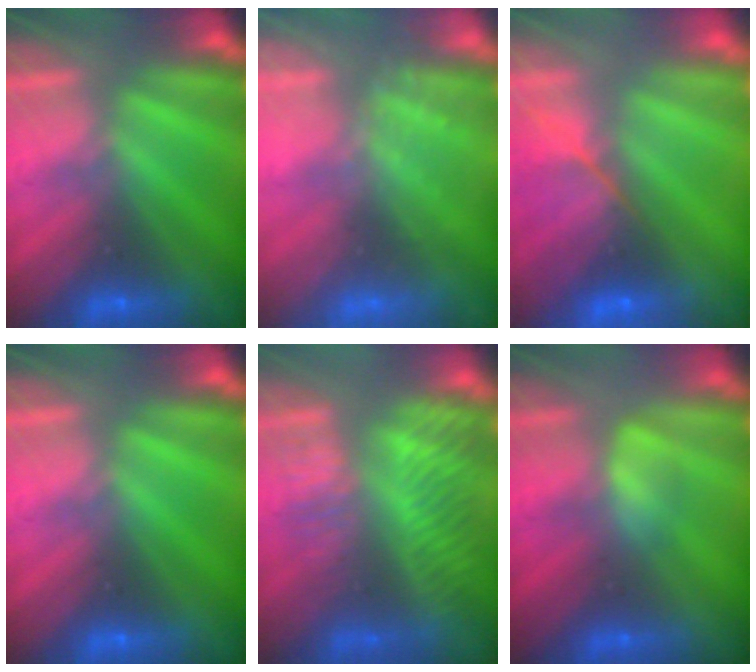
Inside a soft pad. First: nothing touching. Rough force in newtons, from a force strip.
{"total": 2.5}
{"total": 9.4}
{"total": 0.0}
{"total": 4.7}
{"total": 2.5}